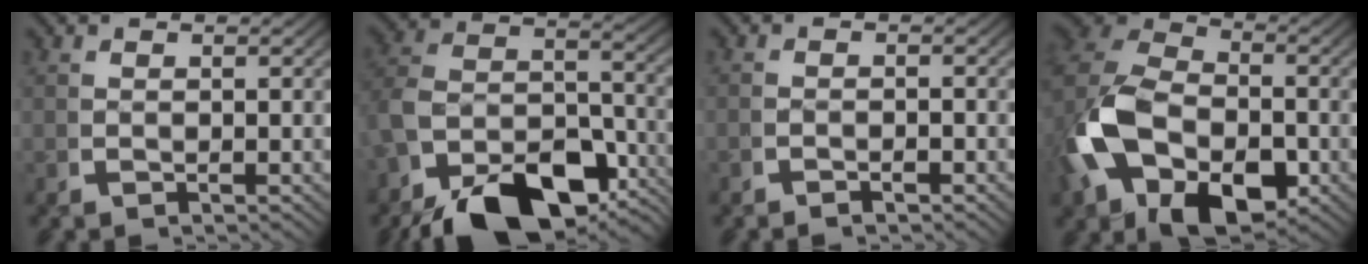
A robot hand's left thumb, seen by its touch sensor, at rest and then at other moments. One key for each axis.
{"total": 13.8, "fx": -5.9, "fy": 8.6, "fz": 9.1, "tx": -0.194, "ty": -0.055, "tz": -0.075}
{"total": 1.1, "fx": -1.1, "fy": 0.2, "fz": 0.0, "tx": 0.001, "ty": -0.004, "tz": -0.023}
{"total": 12.9, "fx": -1.5, "fy": 9.1, "fz": 9.0, "tx": -0.207, "ty": -0.039, "tz": -0.015}